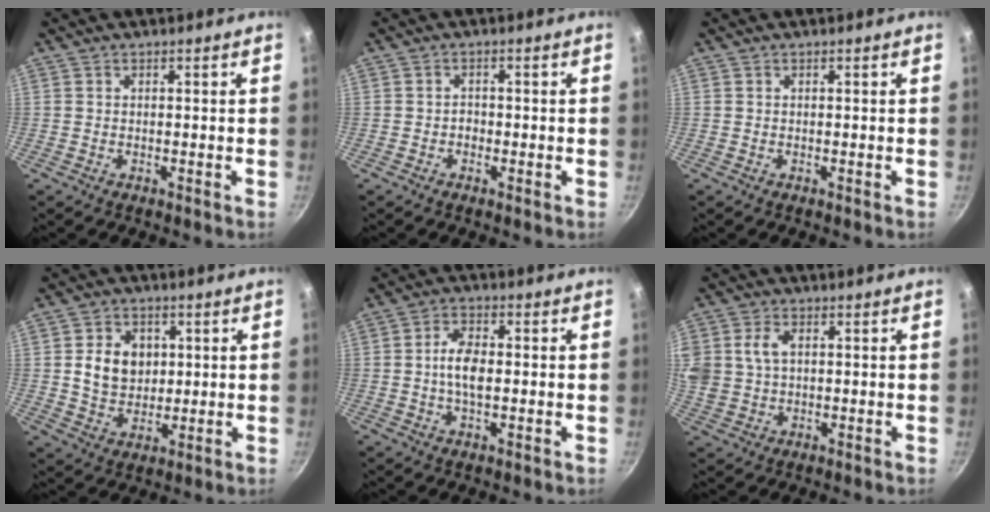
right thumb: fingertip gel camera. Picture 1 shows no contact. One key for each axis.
{"total": 1.5, "fx": -0.6, "fy": 1.1, "fz": 0.7, "tx": -0.008, "ty": 0.005, "tz": -0.011}
{"total": 0.0}
{"total": 8.7, "fx": 1.4, "fy": 6.9, "fz": 5.1, "tx": -0.059, "ty": -0.007, "tz": 0.026}
{"total": 6.1, "fx": -0.1, "fy": 3.0, "fz": 5.3, "tx": -0.102, "ty": 0.010, "tz": -0.009}
{"total": 9.6, "fx": 2.0, "fy": 7.3, "fz": 5.9, "tx": -0.126, "ty": 0.011, "tz": 0.039}